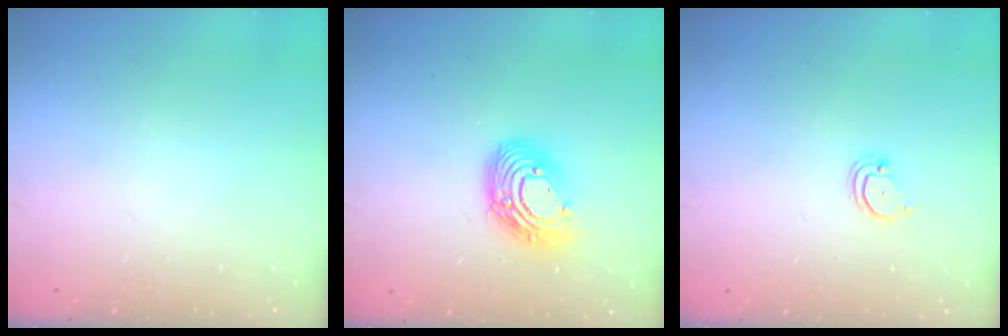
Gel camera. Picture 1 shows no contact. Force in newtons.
{"total": 13.7, "press": 13.7, "slide": 1.2}
{"total": 1.5, "press": 1.5, "slide": 0.2}